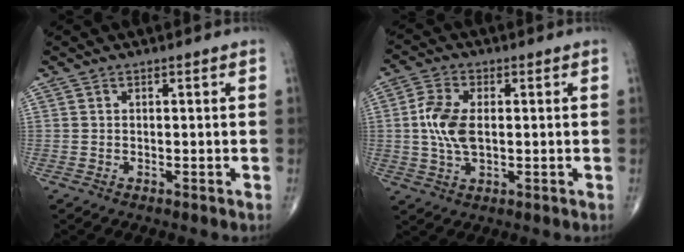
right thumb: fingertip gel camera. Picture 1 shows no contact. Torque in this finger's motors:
{"motor_torque": [-0.03, 0.28, 0.56, 0.02, 0.24]}